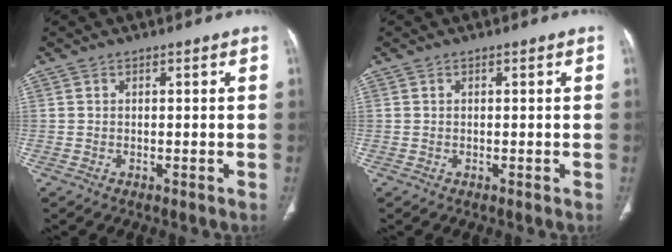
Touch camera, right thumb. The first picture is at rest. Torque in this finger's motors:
{"motor_torque": [-0.01, -0.17, -0.17, -0.12, 0.02]}